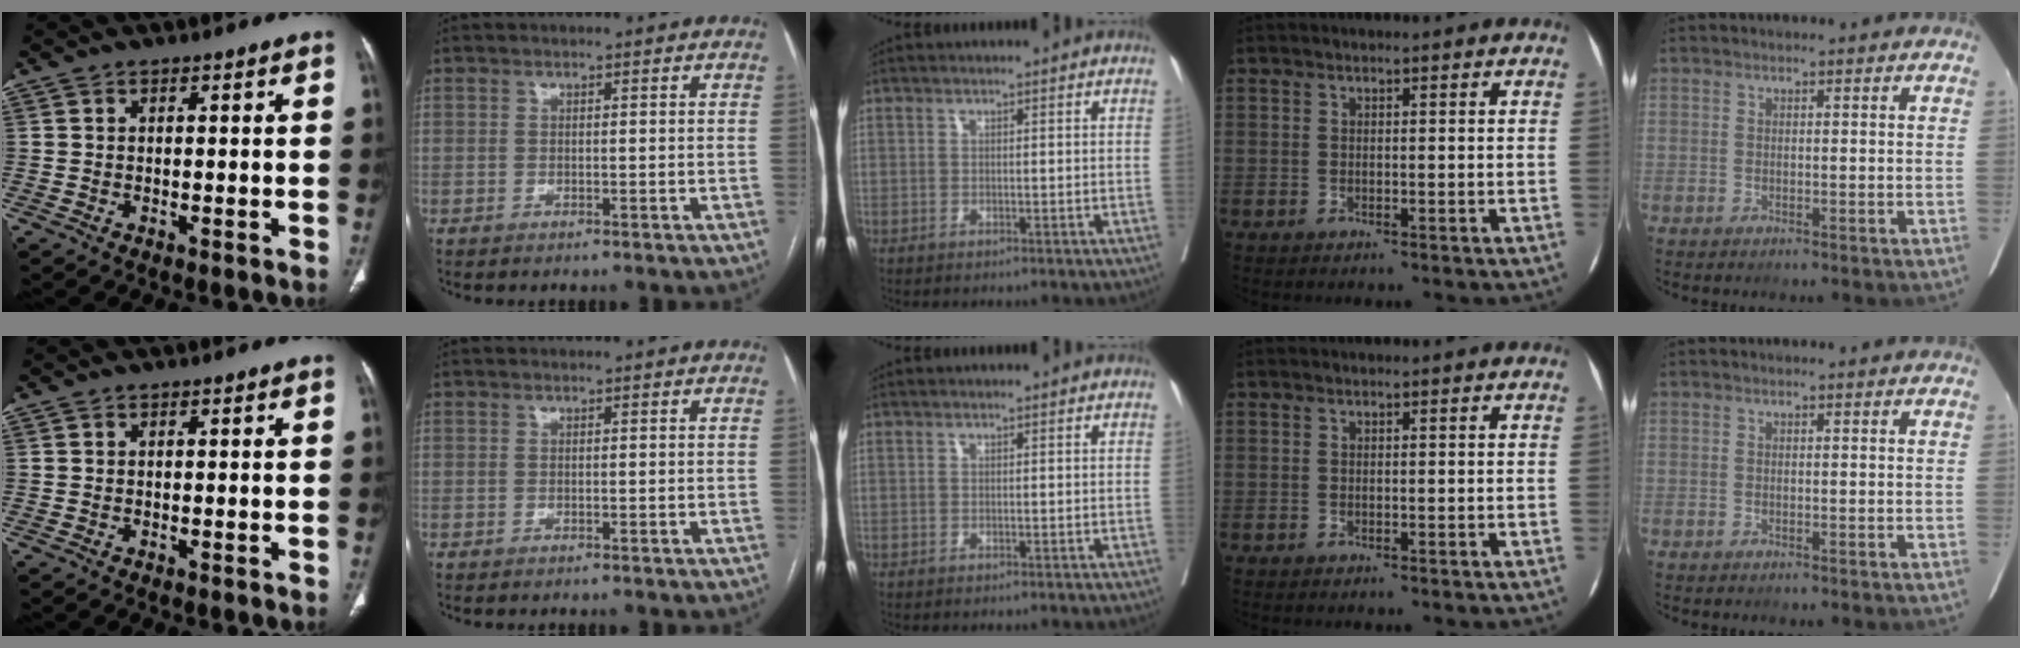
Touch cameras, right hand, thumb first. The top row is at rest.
{}